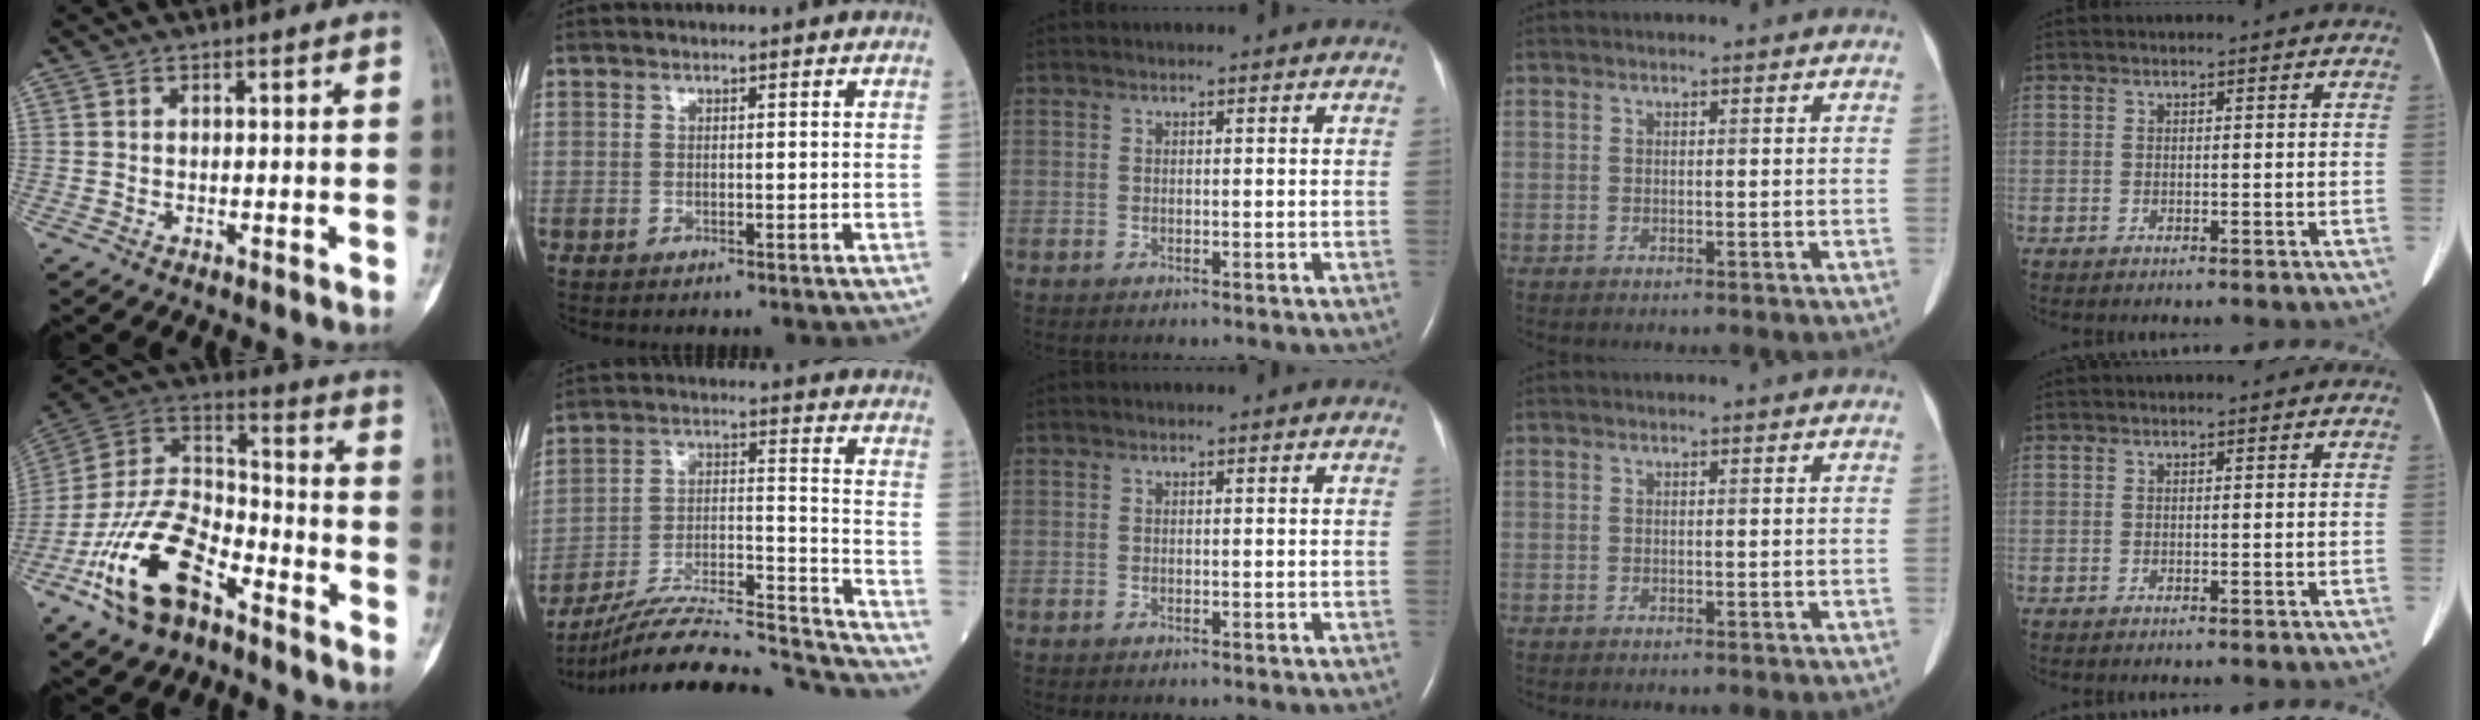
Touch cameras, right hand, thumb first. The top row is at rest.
{"thumb": {"total": 19.7, "force": [-10.9, 10.0, 13.0], "torque": [-0.236, 0.077, -0.203]}, "index": {"total": 23.8, "force": [-22.7, -0.2, 7.0], "torque": [-0.106, 0.005, -0.351]}}